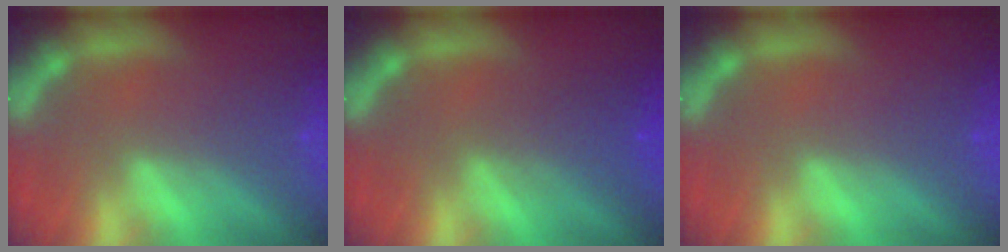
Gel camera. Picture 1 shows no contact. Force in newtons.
{"total": 2.5}
{"total": 0.0}